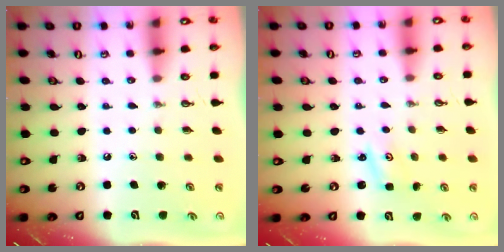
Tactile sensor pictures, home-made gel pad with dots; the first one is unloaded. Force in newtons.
{"total": 1.6, "press": 1.6, "slide": 0.2}